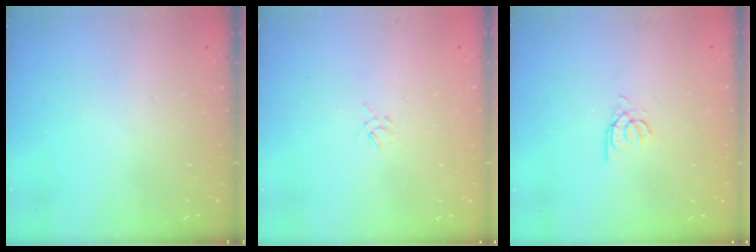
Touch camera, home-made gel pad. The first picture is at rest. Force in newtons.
{"total": 2.0, "press": 2.0, "slide": 0.4}
{"total": 2.6, "press": 2.6, "slide": 0.2}